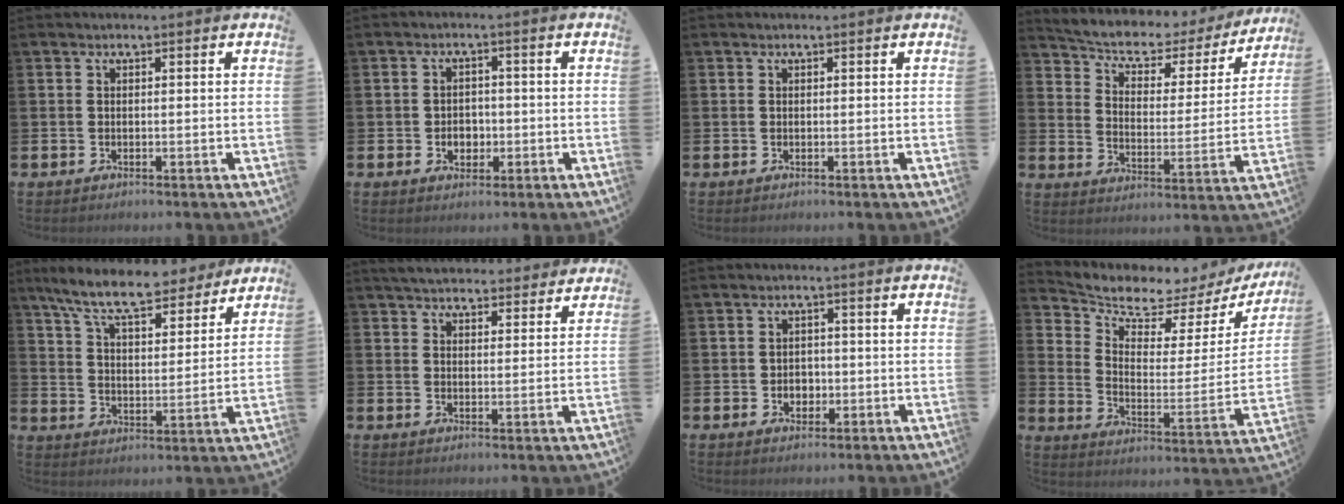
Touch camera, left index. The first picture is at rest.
{"total": 2.8, "force": [-0.7, 2.3, 1.4], "torque": [-0.010, -0.003, -0.022]}
{"total": 0.0}
{"total": 6.0, "force": [5.0, 2.8, 1.8], "torque": [-0.059, -0.037, 0.080]}
{"total": 10.2, "force": [9.0, 2.1, 4.2], "torque": [-0.111, -0.044, 0.159]}
{"total": 4.8, "force": [4.6, 1.0, 0.6], "torque": [-0.023, -0.024, 0.083]}
{"total": 2.4, "force": [-0.5, 2.0, 1.1], "torque": [-0.004, -0.003, -0.019]}
{"total": 6.1, "force": [5.5, 2.4, 1.4], "torque": [-0.067, -0.046, 0.090]}